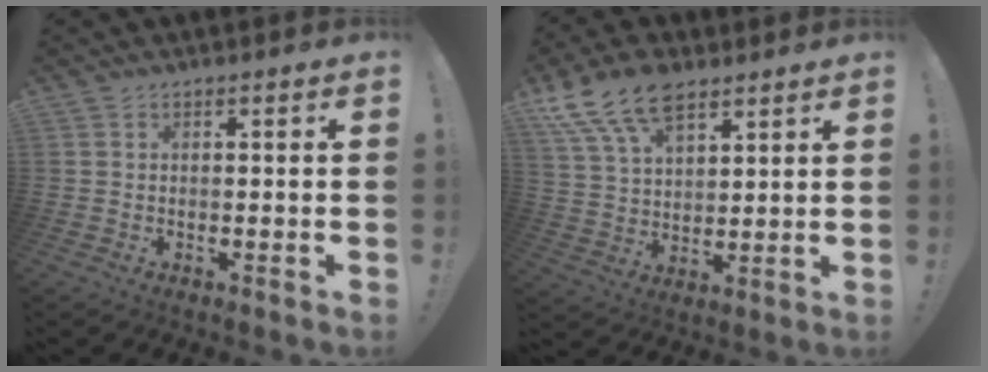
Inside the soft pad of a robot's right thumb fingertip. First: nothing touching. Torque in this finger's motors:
{"motor_torque": [0.07, 0.46, 1.03, 0.74, 0.09]}